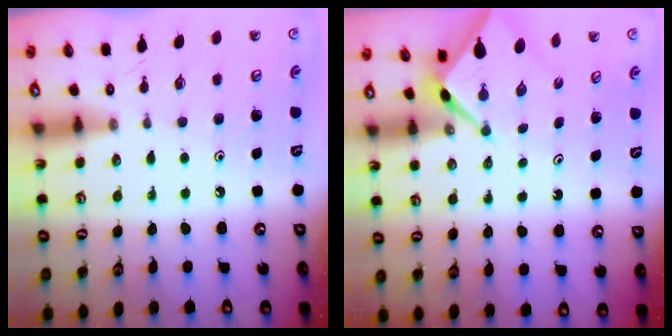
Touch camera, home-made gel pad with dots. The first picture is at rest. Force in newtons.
{"total": 2.5, "press": 2.5, "slide": 0.3}